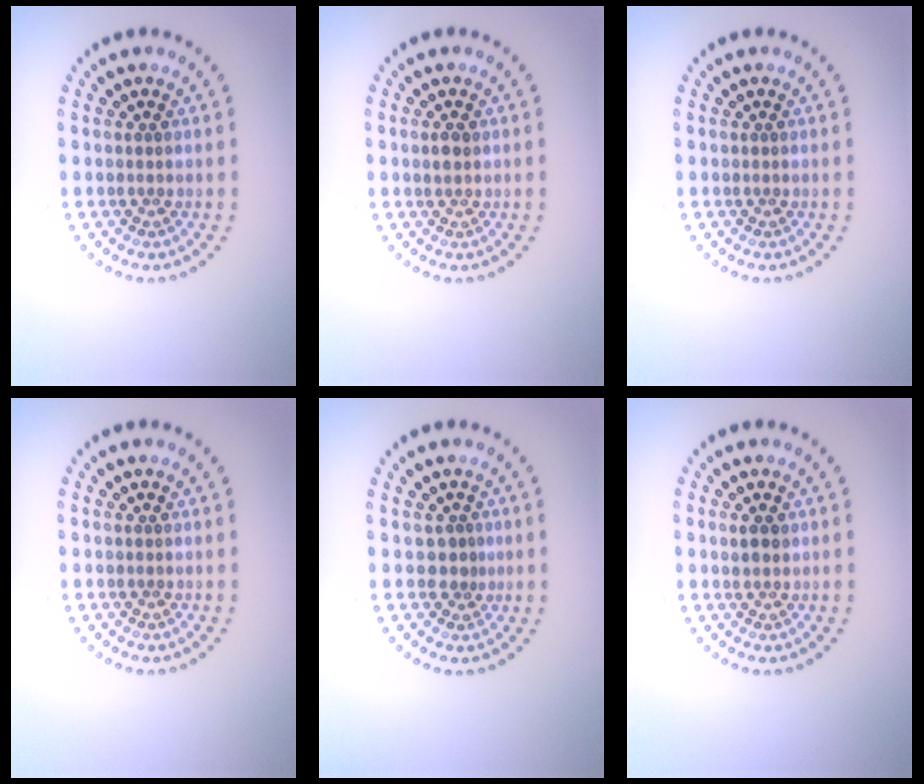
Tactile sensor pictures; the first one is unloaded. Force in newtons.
{"total": 1.1, "press": 1.0, "slide": 0.3}
{"total": 0.0}
{"total": 0.0}
{"total": 1.1, "press": 0.7, "slide": 0.9}
{"total": 1.3, "press": 1.2, "slide": 0.4}